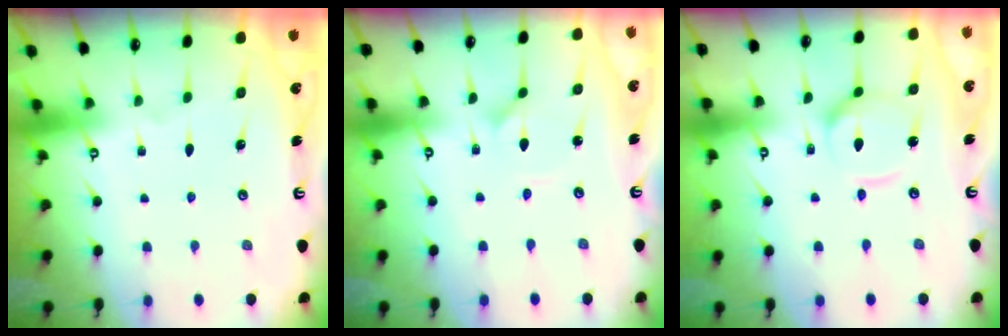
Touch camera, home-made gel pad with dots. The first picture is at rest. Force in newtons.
{"total": 0.9, "press": 0.9, "slide": 0.0}
{"total": 10.7, "press": 10.6, "slide": 0.9}